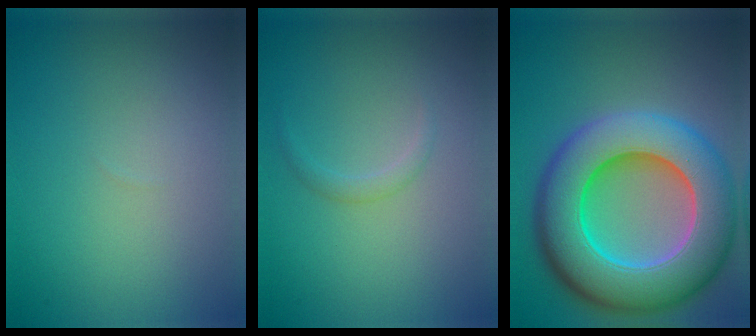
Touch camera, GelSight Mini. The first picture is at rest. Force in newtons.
{"total": 0.9, "press": 0.9, "slide": 0.0}
{"total": 13.6, "press": 13.6, "slide": 0.7}